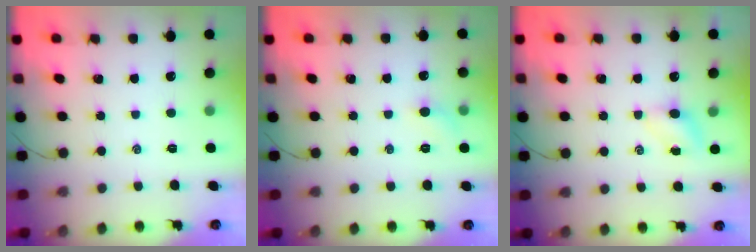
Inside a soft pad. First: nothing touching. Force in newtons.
{"total": 5.3, "press": 5.0, "slide": 1.6}
{"total": 4.2, "press": 4.0, "slide": 1.1}